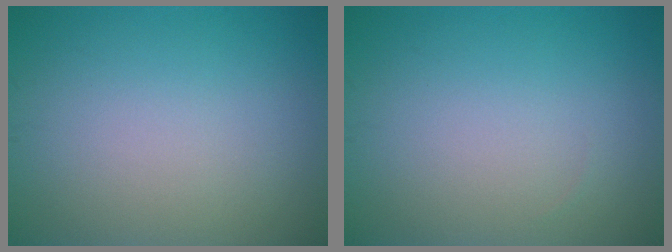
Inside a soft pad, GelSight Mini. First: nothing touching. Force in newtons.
{"total": 0.0}